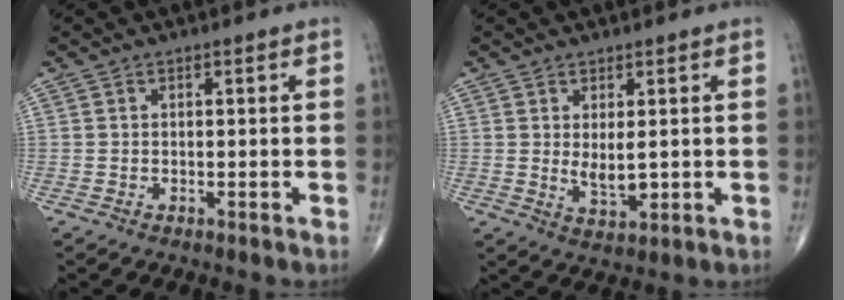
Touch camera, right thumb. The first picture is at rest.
{"total": 4.4, "force": [0.5, 1.8, 3.9], "torque": [-0.064, -0.015, 0.018]}